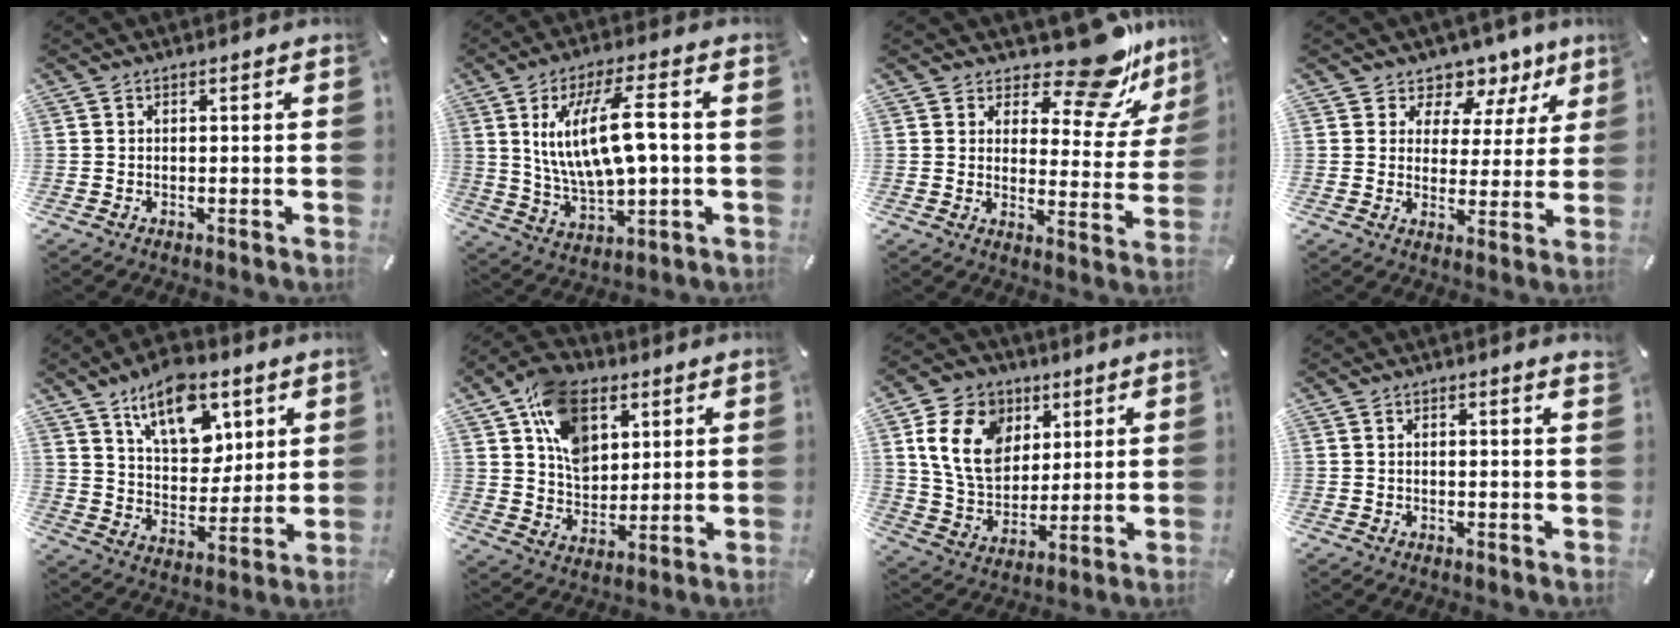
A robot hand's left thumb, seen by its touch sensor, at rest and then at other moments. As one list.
[{"total": 15.4, "force": [2.8, 6.3, 13.7], "torque": [-0.259, 0.000, 0.046]}, {"total": 16.0, "force": [12.8, 5.6, 7.8], "torque": [-0.093, -0.114, 0.209]}, {"total": 7.2, "force": [5.1, 4.8, 1.3], "torque": [-0.021, -0.051, 0.087]}, {"total": 15.3, "force": [8.9, 9.2, 8.5], "torque": [-0.130, -0.040, 0.159]}, {"total": 14.1, "force": [6.3, 9.9, 7.7], "torque": [-0.130, -0.012, 0.122]}, {"total": 15.1, "force": [5.5, 11.9, 7.5], "torque": [-0.156, -0.009, 0.106]}, {"total": 1.0, "force": [0.5, 0.0, 0.9], "torque": [-0.016, 0.000, 0.008]}]